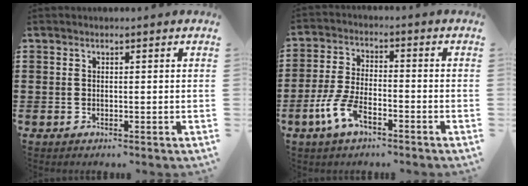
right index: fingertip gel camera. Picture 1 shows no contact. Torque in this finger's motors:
{"motor_torque": [2.04, 0.10, 0.86, 0.14]}